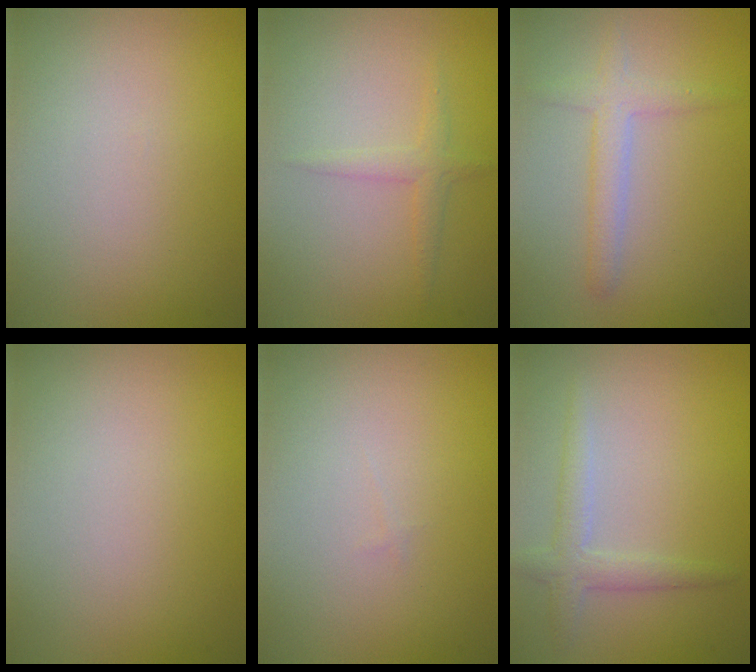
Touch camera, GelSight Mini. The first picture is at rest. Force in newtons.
{"total": 1.4, "press": 1.4, "slide": 0.0}
{"total": 2.4, "press": 2.4, "slide": 0.0}
{"total": 0.0}
{"total": 0.0}
{"total": 2.3, "press": 2.3, "slide": 0.1}